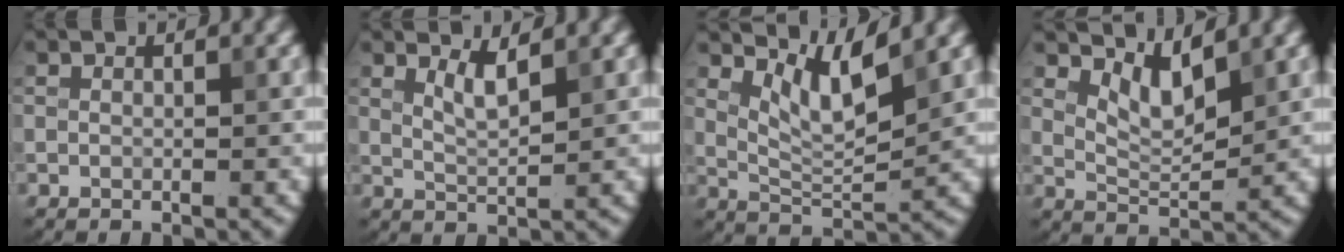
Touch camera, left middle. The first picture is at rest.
{"total": 2.1, "force": [1.4, 0.5, 1.5], "torque": [-0.027, -0.006, 0.028]}
{"total": 4.3, "force": [2.5, 1.0, 3.3], "torque": [-0.069, -0.011, 0.052]}
{"total": 3.2, "force": [2.1, 1.0, 2.1], "torque": [-0.044, -0.010, 0.041]}